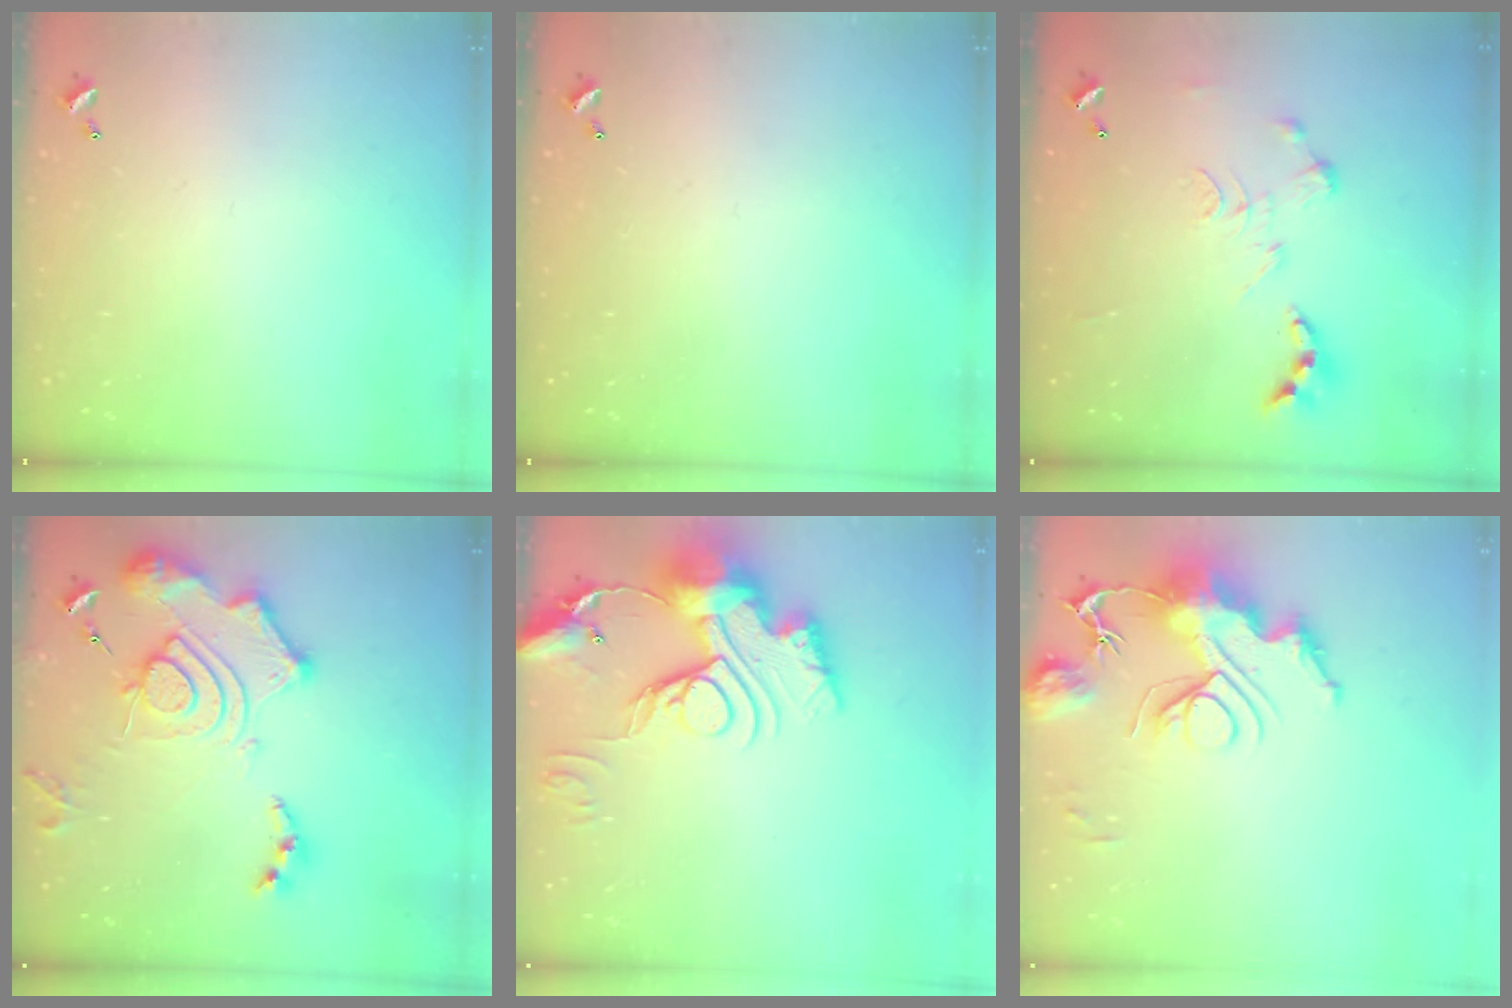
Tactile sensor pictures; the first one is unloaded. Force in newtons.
{"total": 0.0}
{"total": 0.0}
{"total": 18.3, "press": 18.2, "slide": 1.7}
{"total": 18.7, "press": 18.6, "slide": 1.7}
{"total": 13.8, "press": 13.7, "slide": 0.8}